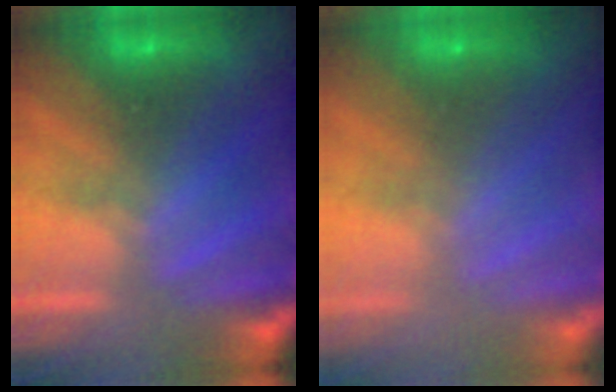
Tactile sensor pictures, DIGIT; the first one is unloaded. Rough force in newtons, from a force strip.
{"total": 8.3}